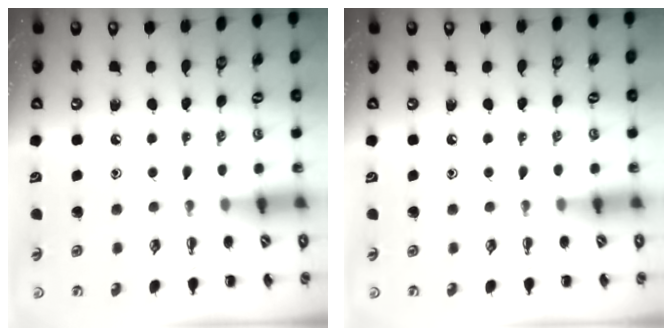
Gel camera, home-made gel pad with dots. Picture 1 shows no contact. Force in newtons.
{"total": 0.0}